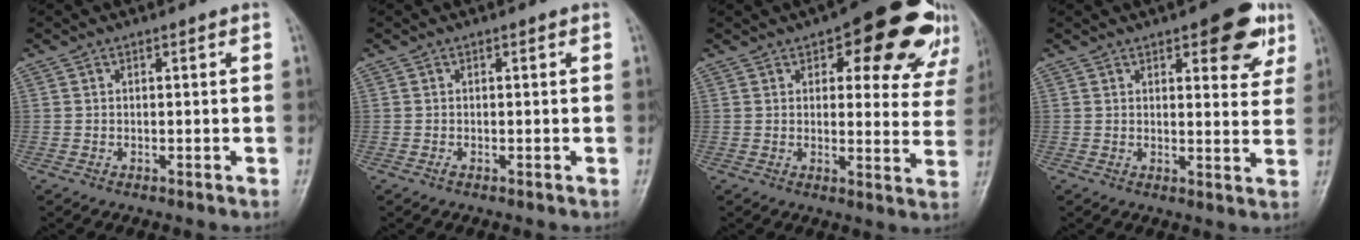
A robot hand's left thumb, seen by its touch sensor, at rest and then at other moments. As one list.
[{"total": 0.5, "force": [0.0, 0.2, 0.4], "torque": [-0.005, -0.001, -0.001]}, {"total": 18.0, "force": [10.4, 7.7, 12.6], "torque": [-0.104, -0.030, 0.117]}, {"total": 10.2, "force": [5.5, 4.1, 7.6], "torque": [-0.059, -0.020, 0.063]}]